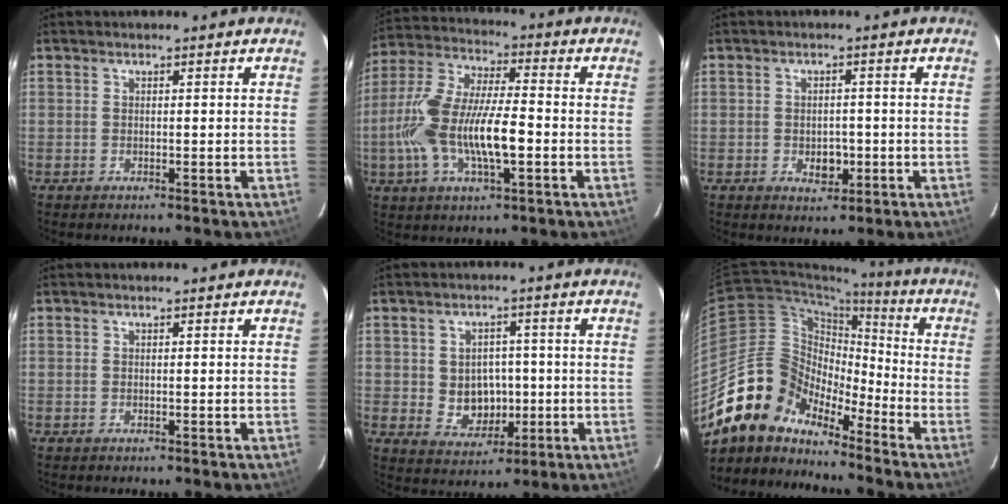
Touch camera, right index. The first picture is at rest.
{"total": 16.7, "force": [-3.4, 5.4, 15.4], "torque": [-0.314, -0.002, -0.066]}
{"total": 3.8, "force": [-1.1, 2.8, 2.3], "torque": [-0.039, -0.002, -0.010]}
{"total": 0.0}
{"total": 7.1, "force": [-0.5, 6.2, 3.5], "torque": [-0.072, 0.006, 0.012]}
{"total": 14.9, "force": [-12.6, 6.8, 4.1], "torque": [-0.071, 0.024, -0.240]}